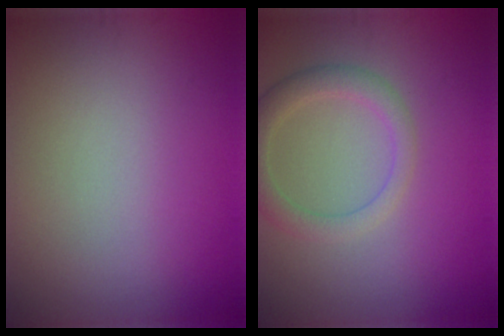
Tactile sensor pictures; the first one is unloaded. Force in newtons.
{"total": 2.9, "press": 2.9, "slide": 0.1}